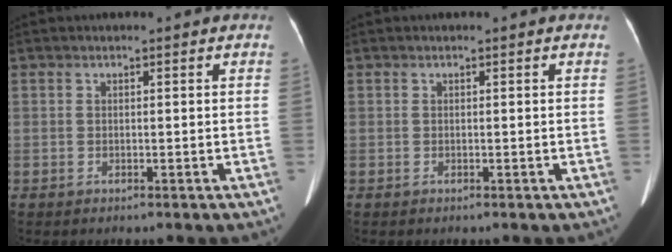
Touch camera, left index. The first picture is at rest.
{"total": 0.0}